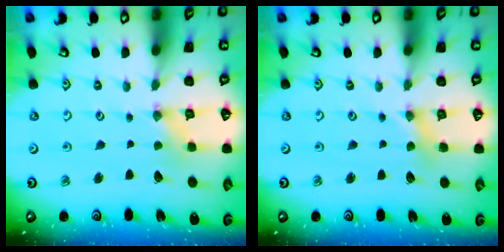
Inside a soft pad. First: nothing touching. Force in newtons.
{"total": 0.9, "press": 0.8, "slide": 0.3}